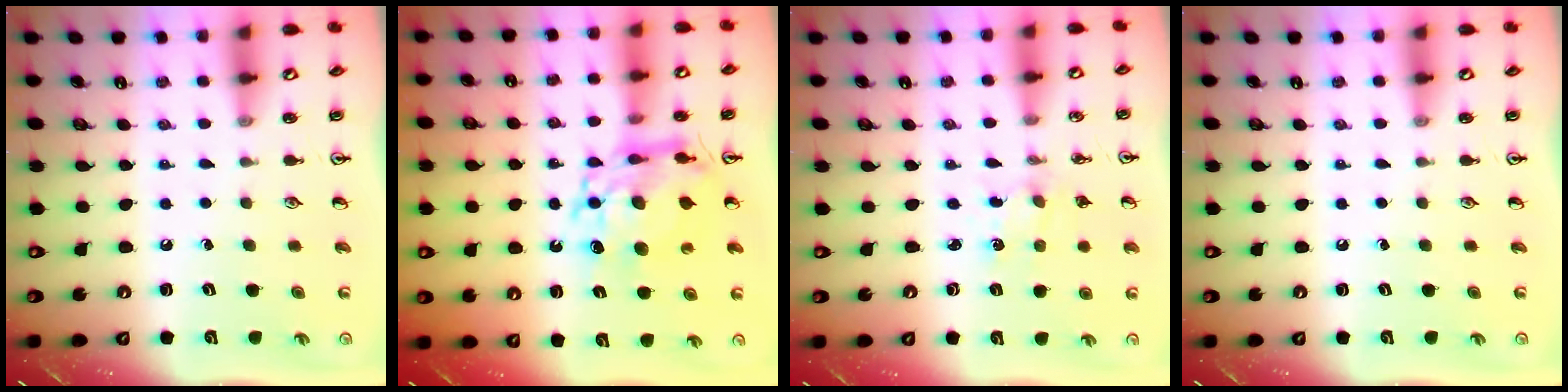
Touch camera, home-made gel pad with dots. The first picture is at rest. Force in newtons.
{"total": 13.6, "press": 13.6, "slide": 1.5}
{"total": 1.9, "press": 1.9, "slide": 0.3}
{"total": 0.0}